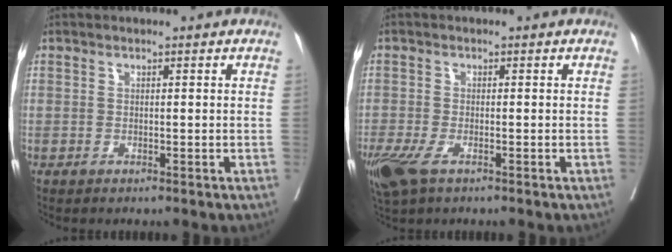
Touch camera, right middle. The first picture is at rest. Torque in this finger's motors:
{"motor_torque": [0.70, -0.57, 0.24, 0.03]}